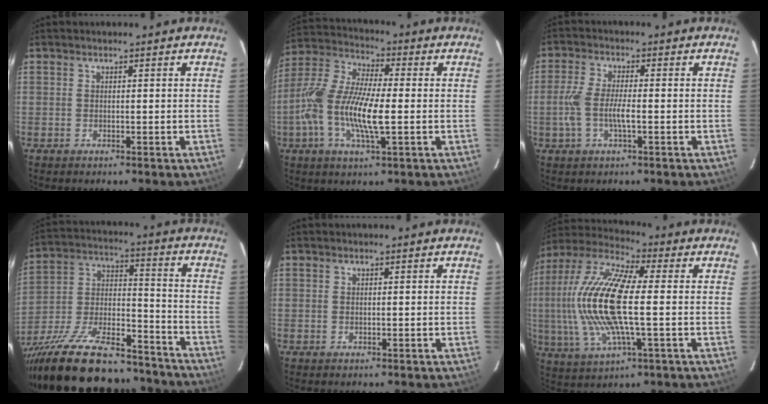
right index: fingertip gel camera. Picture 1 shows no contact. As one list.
[{"total": 14.6, "force": [-2.7, 4.3, 13.7], "torque": [-0.285, 0.000, -0.062]}, {"total": 6.2, "force": [-1.4, 1.6, 5.8], "torque": [-0.126, 0.000, -0.028]}, {"total": 27.6, "force": [-21.6, 9.1, 14.4], "torque": [-0.274, -0.012, -0.329]}, {"total": 0.5, "force": [0.2, 0.3, 0.3], "torque": [-0.006, 0.002, 0.004]}, {"total": 19.4, "force": [0.3, 5.7, 18.5], "torque": [-0.369, 0.004, -0.005]}]